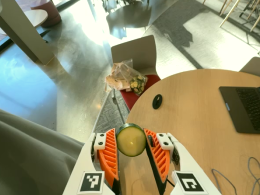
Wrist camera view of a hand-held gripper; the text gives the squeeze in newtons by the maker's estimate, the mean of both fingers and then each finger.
{"total": 8.7, "left": 8.3, "right": 9.1}